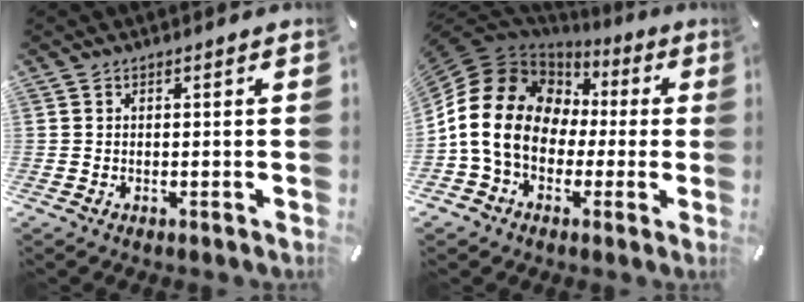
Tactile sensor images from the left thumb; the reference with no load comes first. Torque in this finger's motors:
{"motor_torque": [0.77, 2.20, 2.77, 0.00, 0.44]}